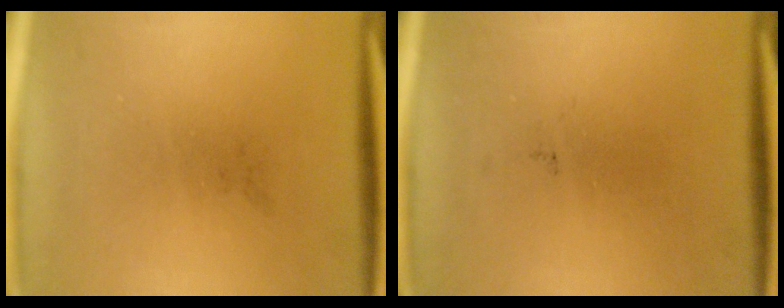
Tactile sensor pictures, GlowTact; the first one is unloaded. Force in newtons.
{"total": 0.0}